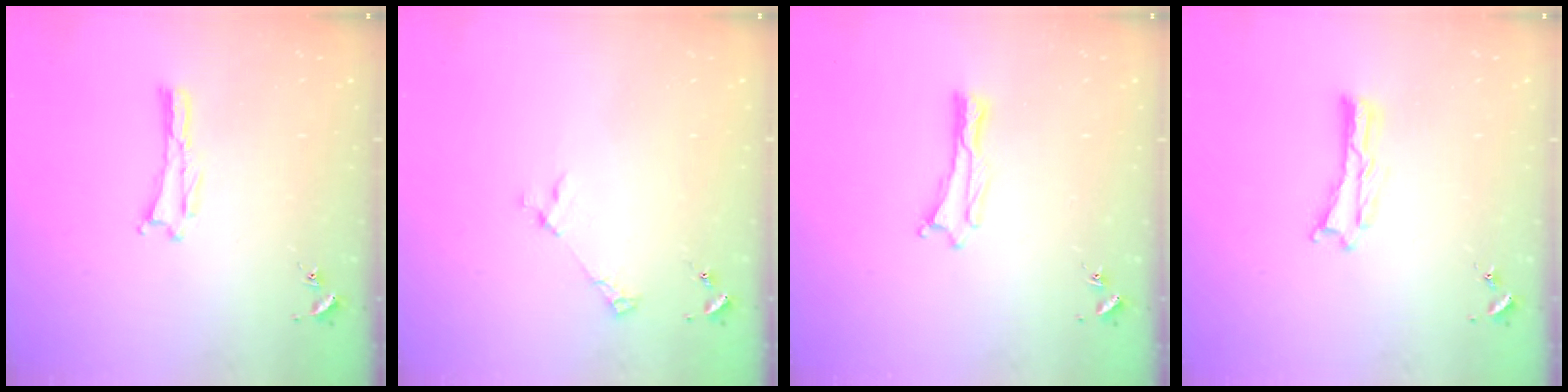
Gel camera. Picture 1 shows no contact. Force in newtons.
{"total": 2.6, "press": 2.6, "slide": 0.3}
{"total": 0.0}
{"total": 0.0}